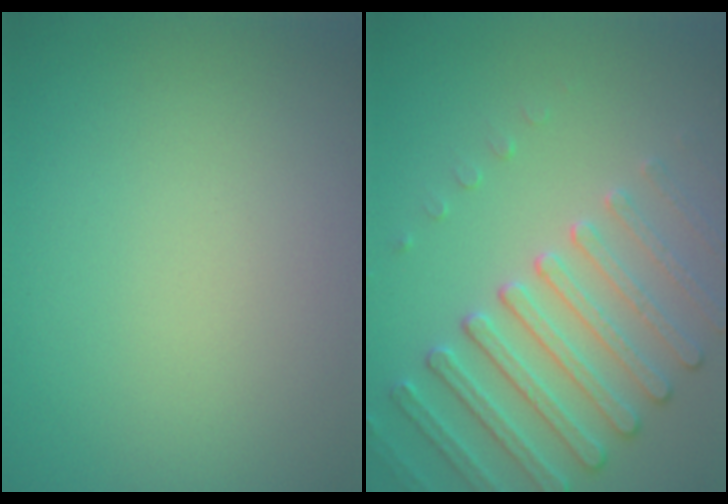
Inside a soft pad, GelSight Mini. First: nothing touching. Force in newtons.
{"total": 4.5, "press": 4.4, "slide": 0.8}